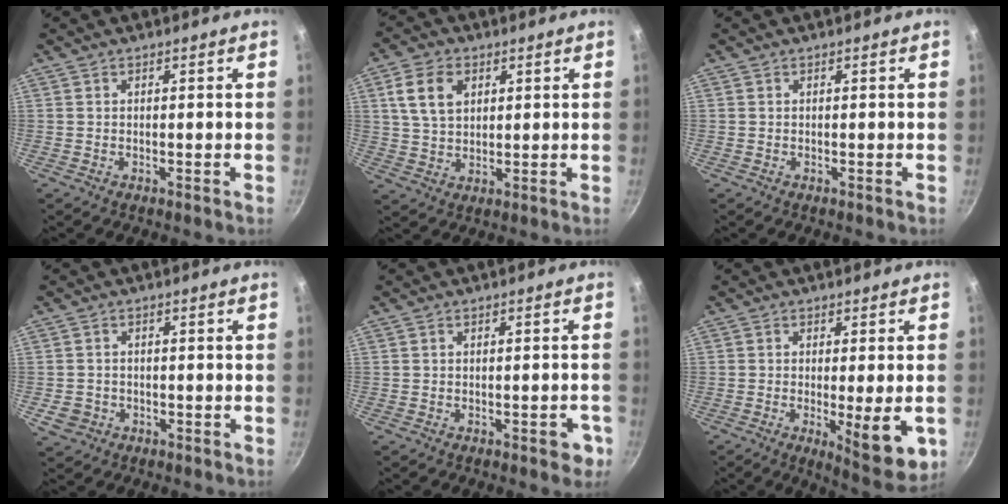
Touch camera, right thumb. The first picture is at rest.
{"total": 8.3, "force": [2.9, 5.7, 5.3], "torque": [-0.083, -0.003, 0.054]}
{"total": 0.0}
{"total": 3.7, "force": [-1.2, 3.2, 1.4], "torque": [-0.021, 0.012, -0.012]}
{"total": 3.3, "force": [-1.4, 1.7, 2.5], "torque": [-0.011, 0.017, -0.014]}
{"total": 10.3, "force": [-2.2, 2.6, 9.7], "torque": [-0.127, -0.010, -0.022]}